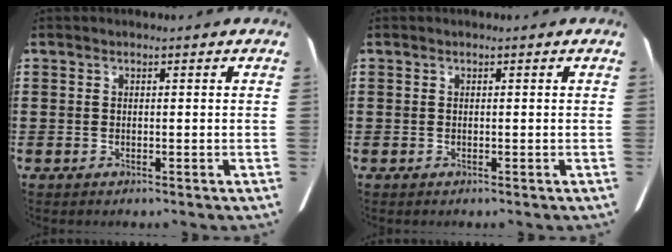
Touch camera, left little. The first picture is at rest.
{"total": 0.0}